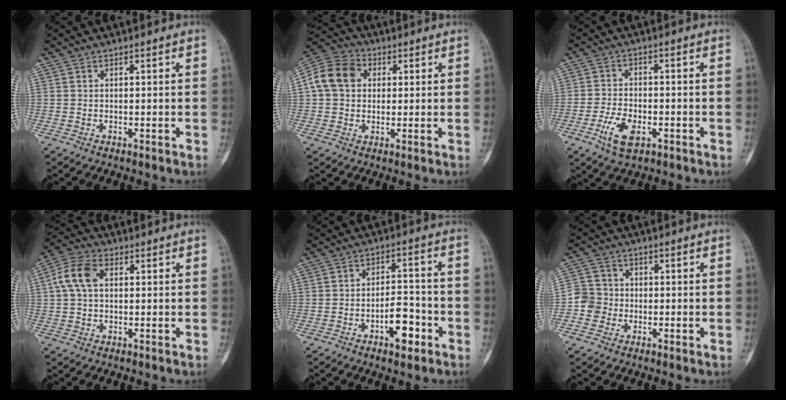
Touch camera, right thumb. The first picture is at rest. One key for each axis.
{"total": 10.5, "fx": 2.0, "fy": 8.4, "fz": 5.9, "tx": -0.104, "ty": 0.021, "tz": 0.025}
{"total": 6.8, "fx": -3.1, "fy": 3.6, "fz": 4.9, "tx": -0.094, "ty": 0.010, "tz": -0.055}
{"total": 7.1, "fx": 1.3, "fy": 4.5, "fz": 5.3, "tx": -0.114, "ty": 0.021, "tz": 0.021}
{"total": 7.4, "fx": -3.5, "fy": 3.5, "fz": 5.5, "tx": -0.068, "ty": 0.032, "tz": -0.056}
{"total": 4.8, "fx": -1.3, "fy": 4.6, "fz": 0.6, "tx": 0.016, "ty": 0.013, "tz": -0.037}